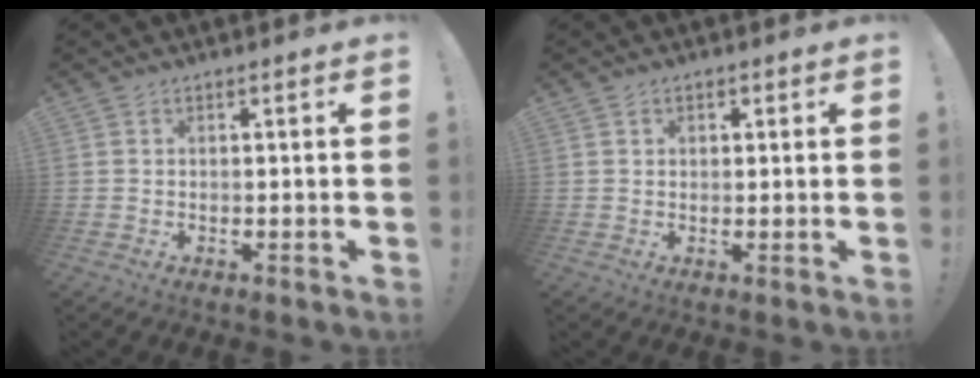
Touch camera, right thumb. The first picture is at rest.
{"total": 1.4, "force": [0.5, 1.2, 0.5], "torque": [0.003, -0.003, 0.007]}